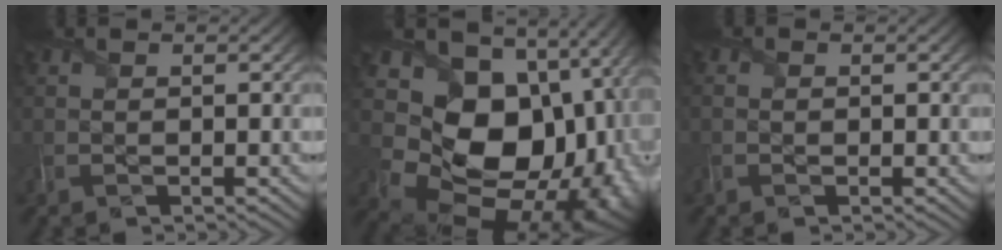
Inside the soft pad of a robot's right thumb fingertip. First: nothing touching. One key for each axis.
{"total": 18.4, "fx": 1.0, "fy": 14.4, "fz": 11.5, "tx": -0.192, "ty": -0.039, "tz": 0.063}
{"total": 0.8, "fx": -0.5, "fy": 0.6, "fz": 0.0, "tx": 0.006, "ty": -0.004, "tz": -0.008}